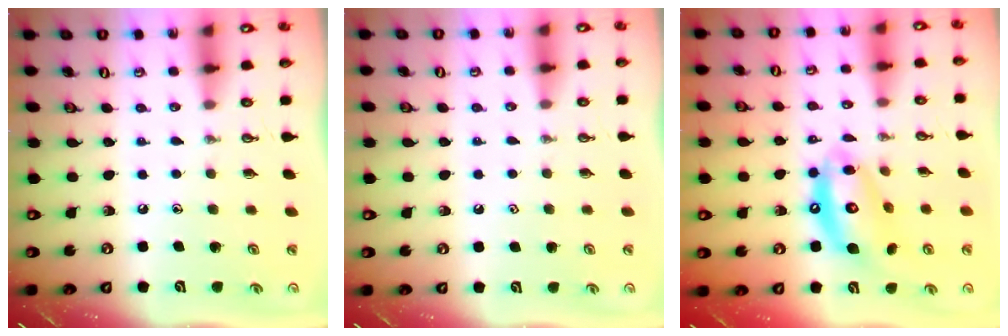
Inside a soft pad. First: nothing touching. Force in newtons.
{"total": 0.9, "press": 0.6, "slide": 0.7}
{"total": 13.0, "press": 13.0, "slide": 1.2}